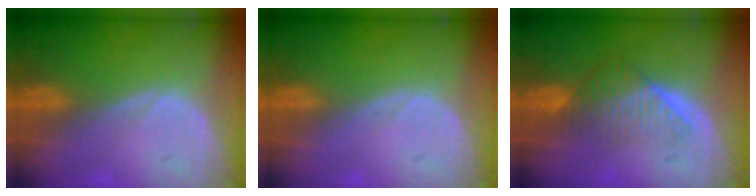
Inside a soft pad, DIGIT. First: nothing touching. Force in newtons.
{"total": 0.0}
{"total": 6.5, "press": 5.5, "slide": 3.4}